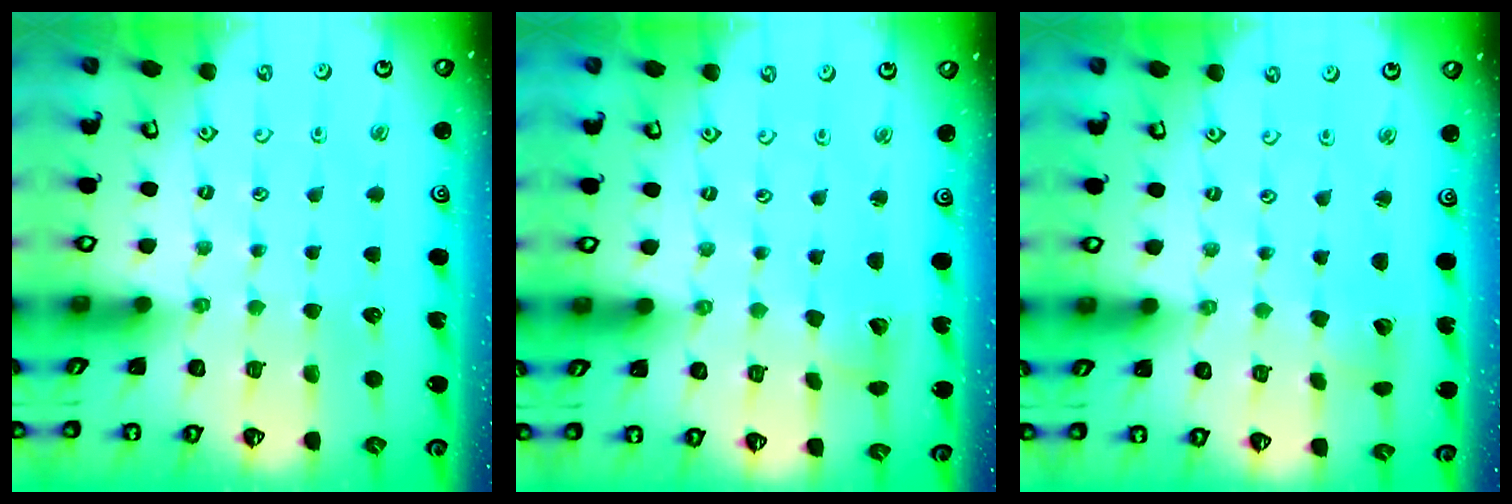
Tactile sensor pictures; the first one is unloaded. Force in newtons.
{"total": 4.1, "press": 4.1, "slide": 0.5}
{"total": 3.3, "press": 3.3, "slide": 0.2}